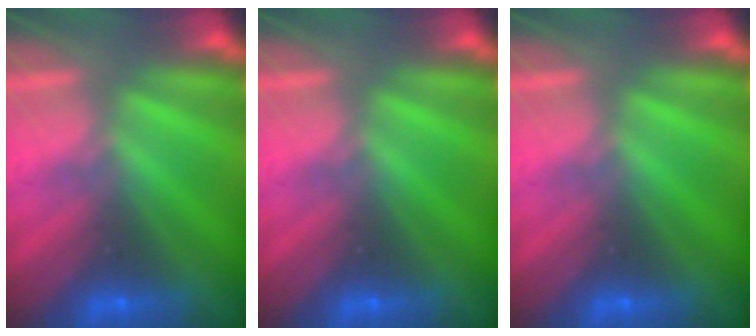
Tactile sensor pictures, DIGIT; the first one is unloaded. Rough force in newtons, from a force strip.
{"total": 0.0}
{"total": 0.0}